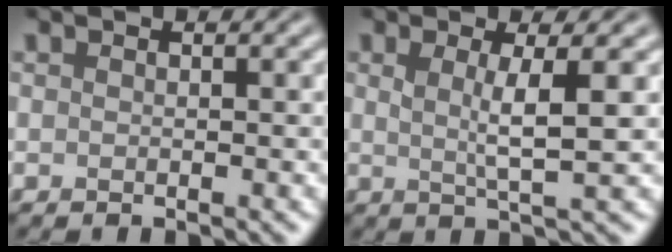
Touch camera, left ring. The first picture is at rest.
{"total": 3.4, "force": [0.6, 0.7, 3.2], "torque": [-0.051, -0.006, 0.009]}